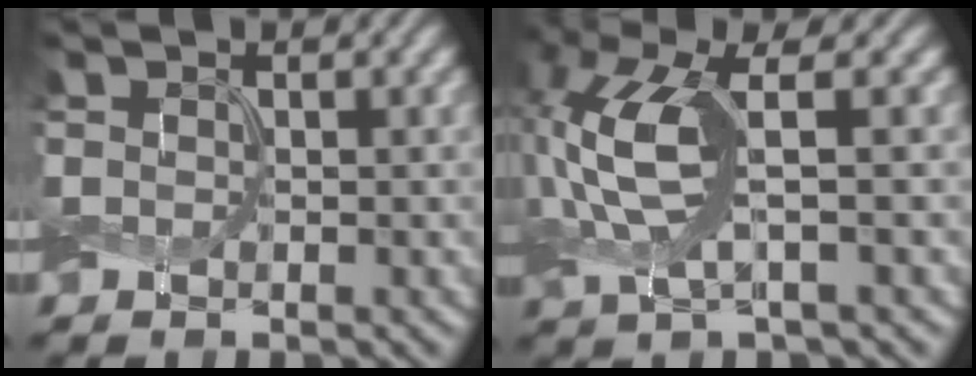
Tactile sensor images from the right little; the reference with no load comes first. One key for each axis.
{"total": 7.0, "fx": 0.2, "fy": 2.5, "fz": 6.5, "tx": -0.165, "ty": 0.008, "tz": 0.004}